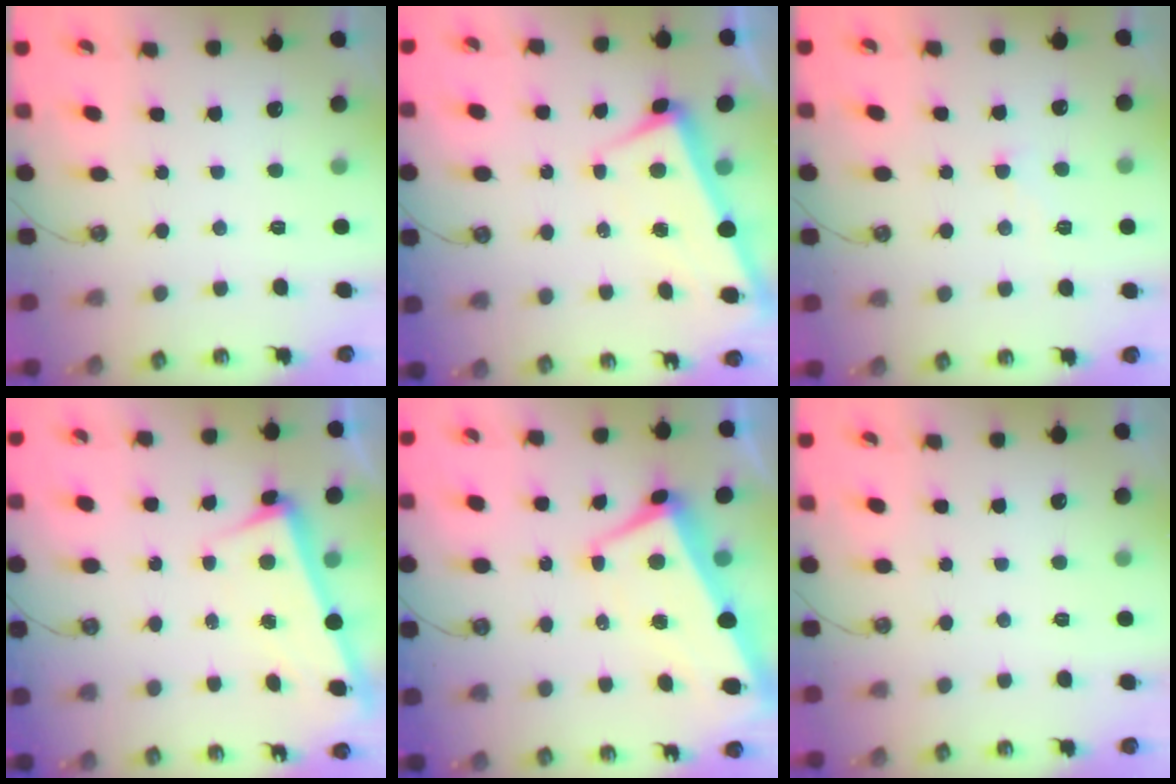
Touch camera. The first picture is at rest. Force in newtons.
{"total": 1.7, "press": 1.6, "slide": 0.5}
{"total": 2.2, "press": 2.2, "slide": 0.4}
{"total": 3.4, "press": 3.3, "slide": 1.1}
{"total": 1.6, "press": 1.0, "slide": 1.3}
{"total": 0.0}